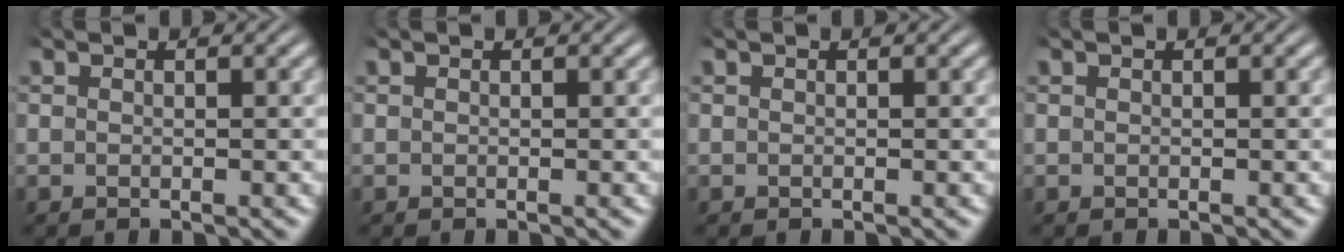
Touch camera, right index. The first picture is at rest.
{"total": 0.0}
{"total": 0.0}
{"total": 0.0}